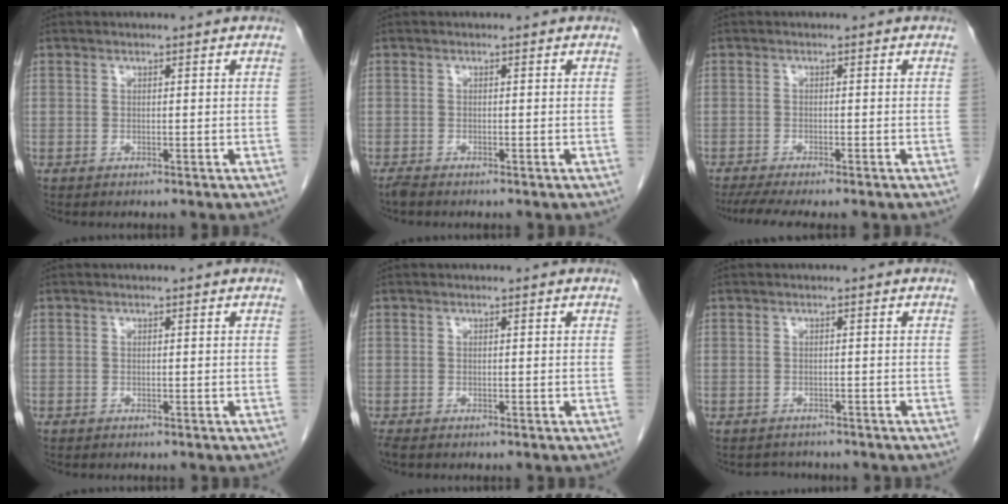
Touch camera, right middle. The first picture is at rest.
{"total": 0.9, "force": [-0.8, 0.0, 0.4], "torque": [-0.017, -0.004, -0.019]}
{"total": 6.3, "force": [-5.2, 0.4, 3.6], "torque": [-0.051, -0.013, -0.082]}
{"total": 0.0}
{"total": 1.0, "force": [-0.9, 0.3, 0.5], "torque": [-0.015, -0.005, -0.017]}
{"total": 2.2, "force": [-2.0, 0.8, -0.4], "torque": [0.003, -0.002, -0.031]}